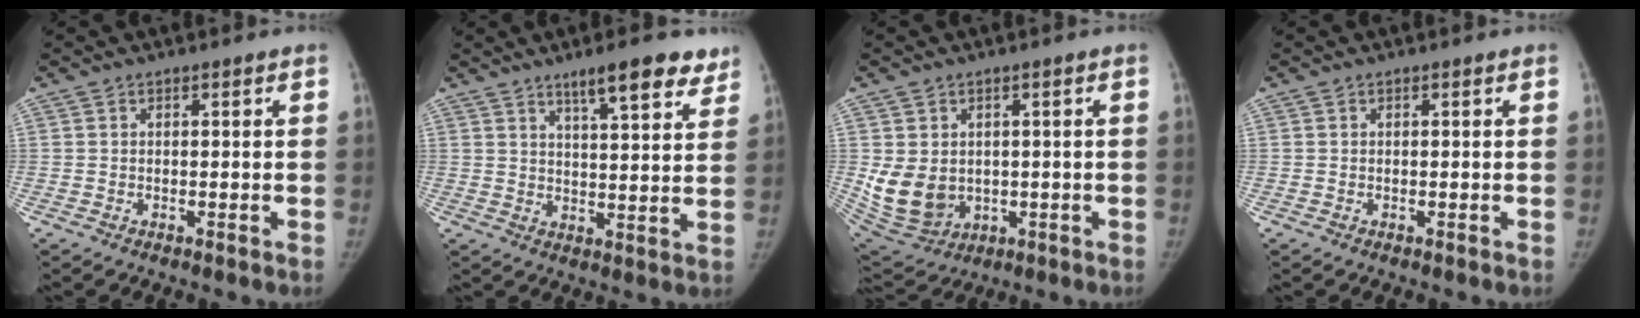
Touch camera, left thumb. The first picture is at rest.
{"total": 10.9, "force": [7.6, 2.6, 7.4], "torque": [-0.076, -0.037, 0.109]}
{"total": 10.5, "force": [0.0, 8.6, 6.0], "torque": [-0.099, -0.011, 0.031]}
{"total": 0.0}